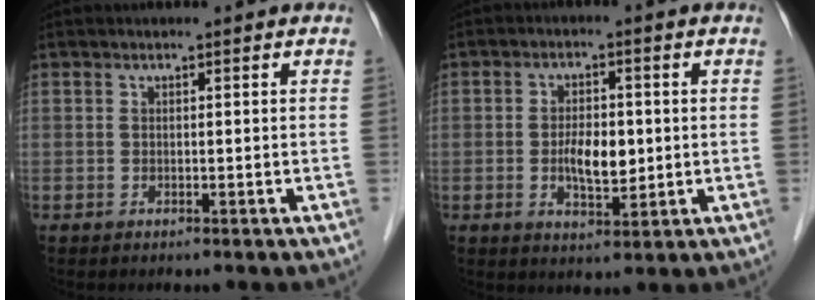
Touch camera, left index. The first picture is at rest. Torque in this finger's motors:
{"motor_torque": [0.13, 0.08, 0.14, 0.07]}